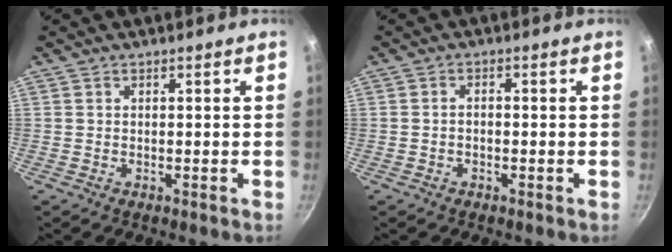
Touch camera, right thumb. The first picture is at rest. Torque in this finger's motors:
{"motor_torque": [-0.41, 0.38, -0.06, 0.01, 0.08]}